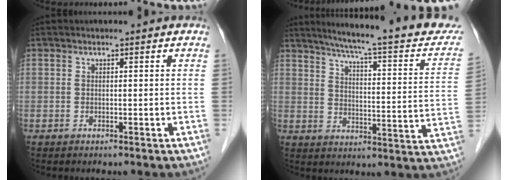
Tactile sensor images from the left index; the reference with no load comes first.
{"total": 22.2, "force": [18.7, 1.7, 11.7], "torque": [-0.159, -0.030, 0.229]}